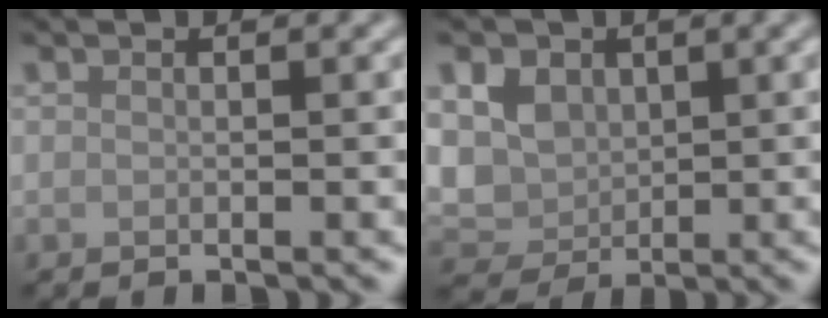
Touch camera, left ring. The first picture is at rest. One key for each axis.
{"total": 5.5, "fx": 1.2, "fy": 4.4, "fz": 3.1, "tx": -0.071, "ty": 0.007, "tz": 0.018}